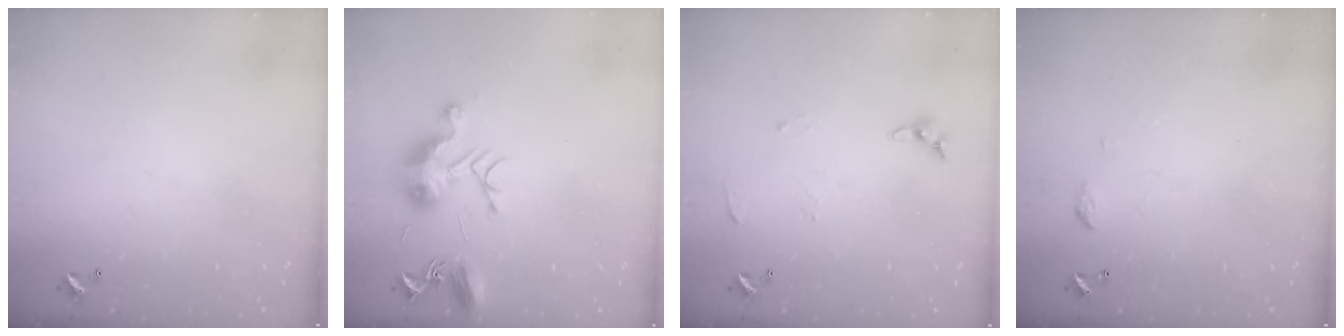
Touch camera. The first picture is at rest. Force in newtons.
{"total": 9.6, "press": 9.6, "slide": 0.4}
{"total": 4.6, "press": 4.6, "slide": 0.5}
{"total": 4.6, "press": 4.5, "slide": 0.6}